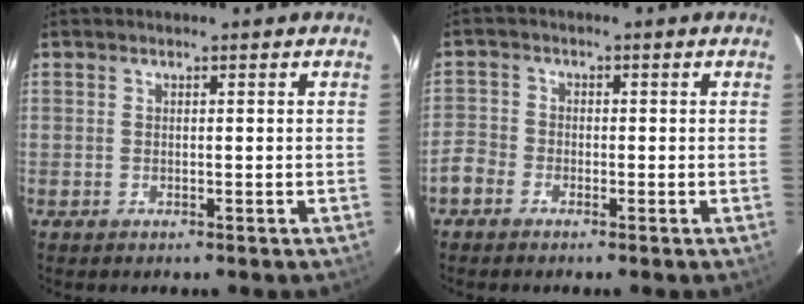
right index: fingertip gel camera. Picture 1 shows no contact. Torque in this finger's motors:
{"motor_torque": [-0.19, -0.22, -0.51, -0.21]}